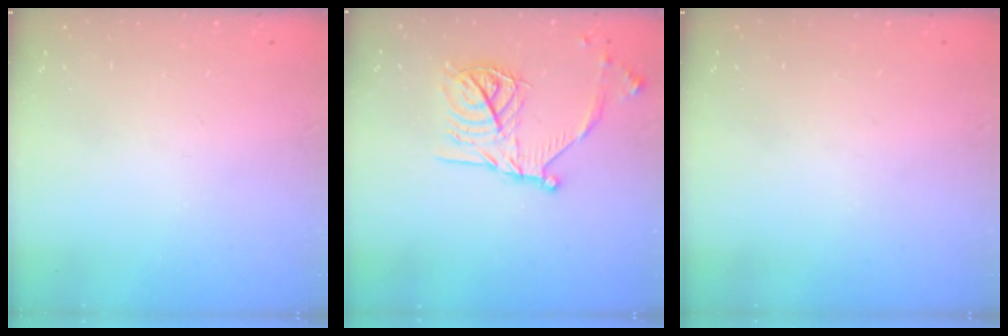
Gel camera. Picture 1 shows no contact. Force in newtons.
{"total": 18.2, "press": 18.2, "slide": 1.2}
{"total": 0.0}